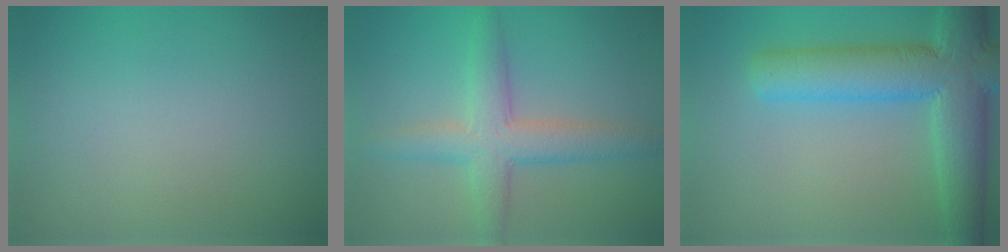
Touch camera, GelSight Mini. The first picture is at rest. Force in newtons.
{"total": 4.6, "press": 4.6, "slide": 0.2}
{"total": 9.0, "press": 9.0, "slide": 0.3}